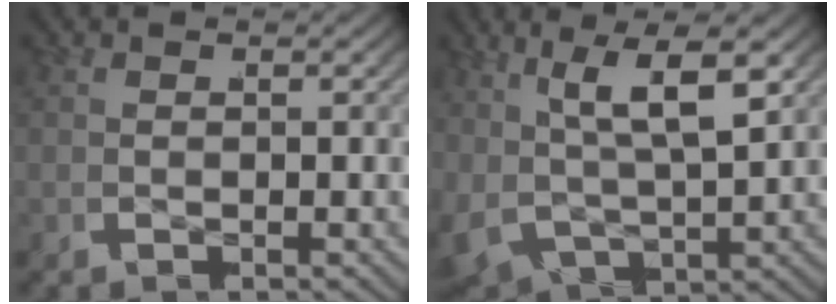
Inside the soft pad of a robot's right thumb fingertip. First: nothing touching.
{"total": 8.3, "force": [0.8, 5.1, 6.5], "torque": [-0.140, -0.016, 0.029]}